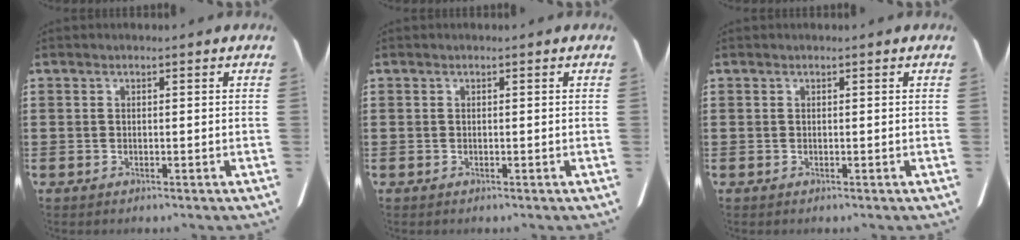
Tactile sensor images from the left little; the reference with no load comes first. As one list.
[{"total": 0.0}, {"total": 0.0}]